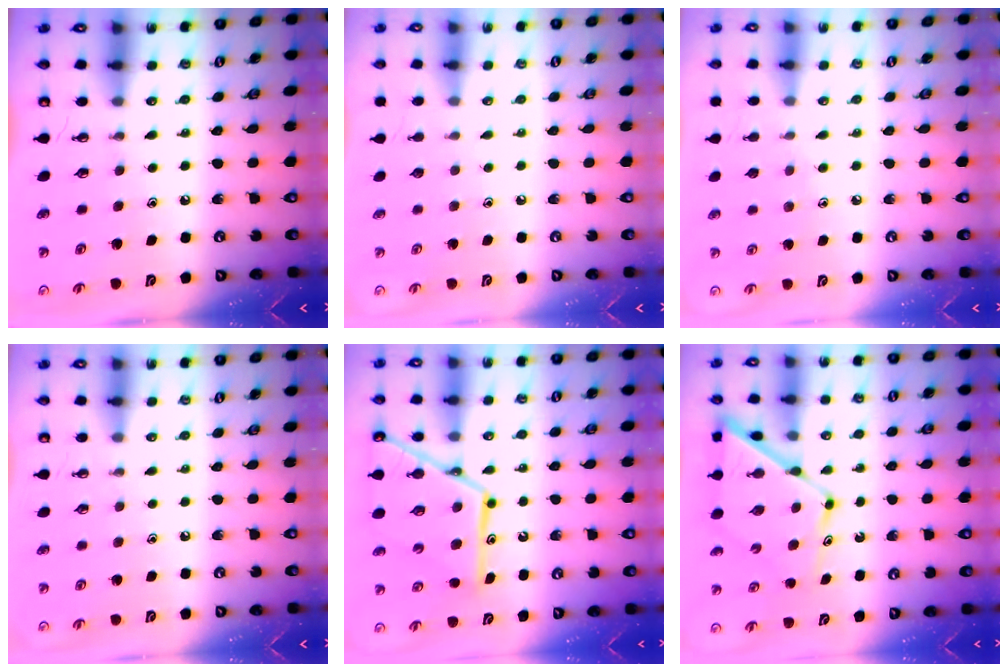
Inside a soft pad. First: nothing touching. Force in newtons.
{"total": 0.0}
{"total": 5.2, "press": 5.2, "slide": 0.3}
{"total": 0.0}
{"total": 18.8, "press": 18.7, "slide": 1.8}
{"total": 12.9, "press": 12.8, "slide": 1.1}